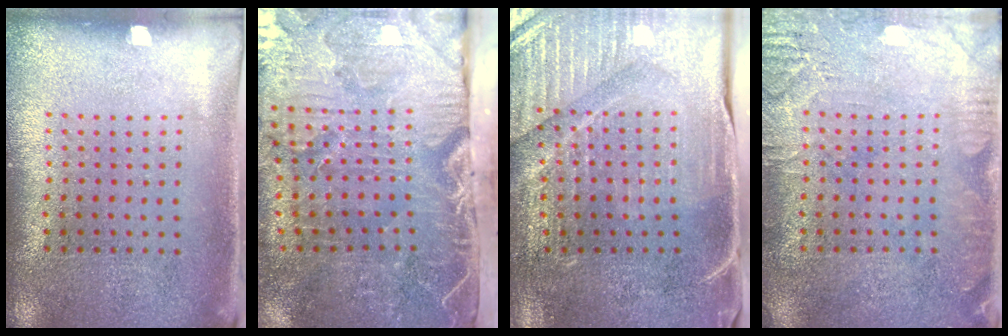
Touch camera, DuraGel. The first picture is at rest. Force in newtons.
{"total": 5.3, "press": 4.4, "slide": 3.0}
{"total": 3.9, "press": 3.9, "slide": 0.4}
{"total": 3.1, "press": 3.1, "slide": 0.4}